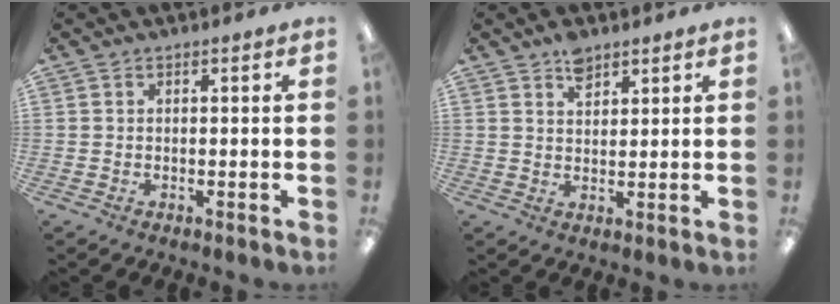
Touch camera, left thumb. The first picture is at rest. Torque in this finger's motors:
{"motor_torque": [0.75, 0.22, 0.43, -0.53, 0.00]}